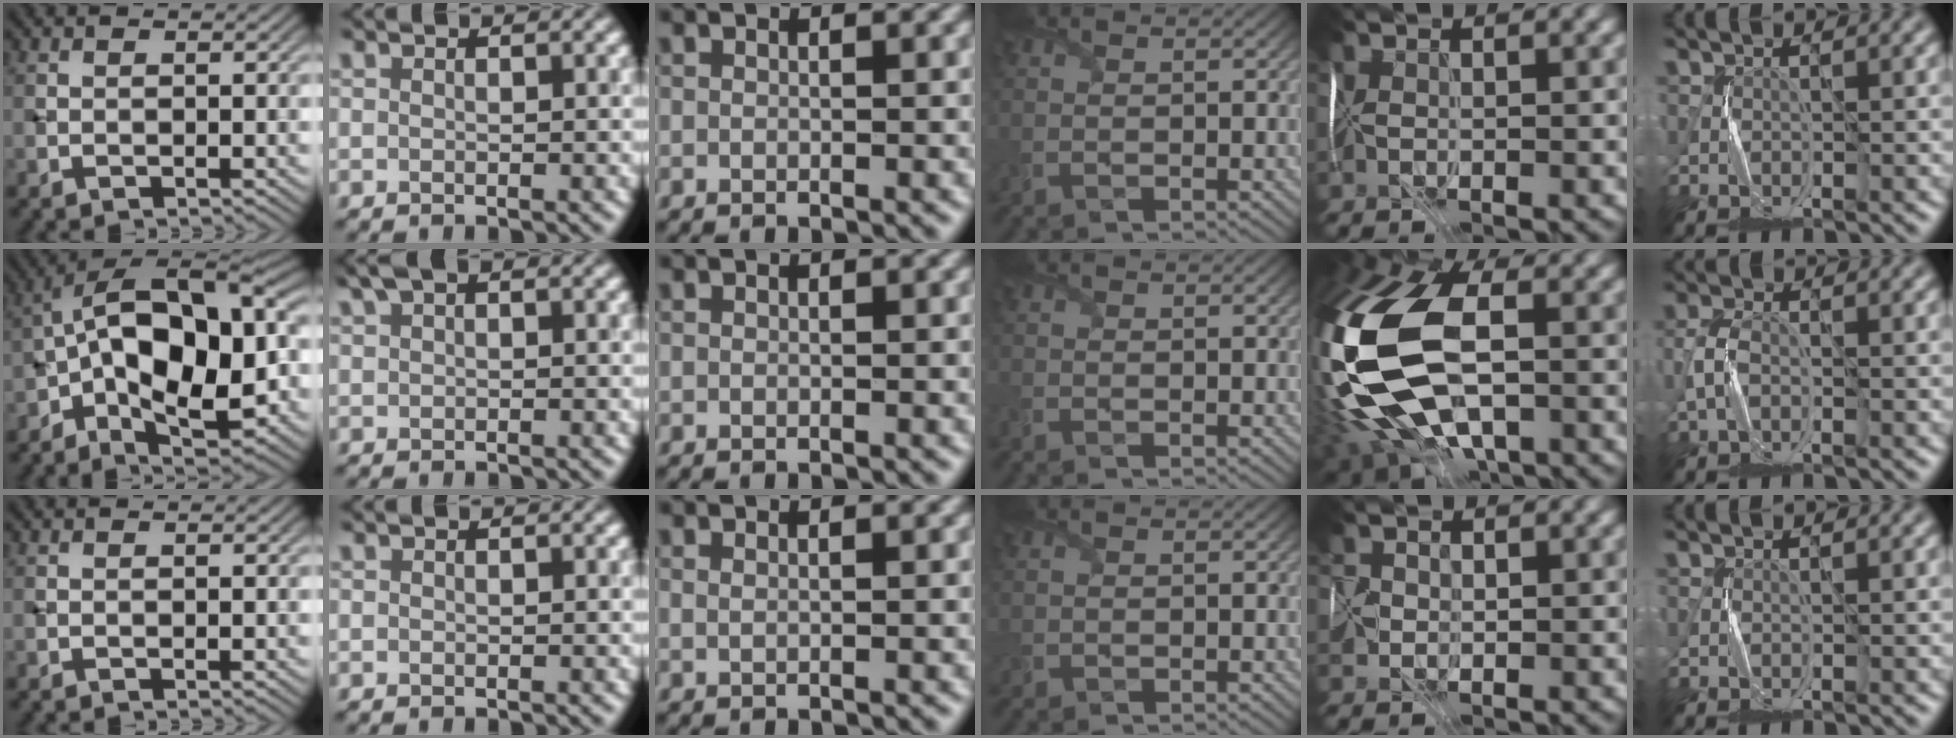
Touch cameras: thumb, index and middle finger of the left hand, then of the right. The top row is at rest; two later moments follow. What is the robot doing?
{"motion": "fold", "object": "map"}